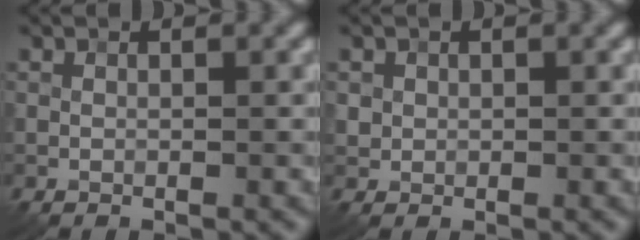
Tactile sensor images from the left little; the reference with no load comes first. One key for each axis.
{"total": 0.9, "fx": 0.2, "fy": 0.9, "fz": 0.0, "tx": 0.007, "ty": -0.005, "tz": 0.004}